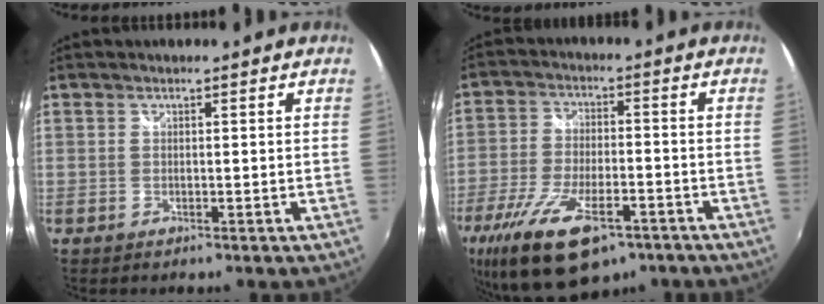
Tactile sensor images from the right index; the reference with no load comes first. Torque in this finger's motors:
{"motor_torque": [1.66, -0.48, 0.87, 0.21]}